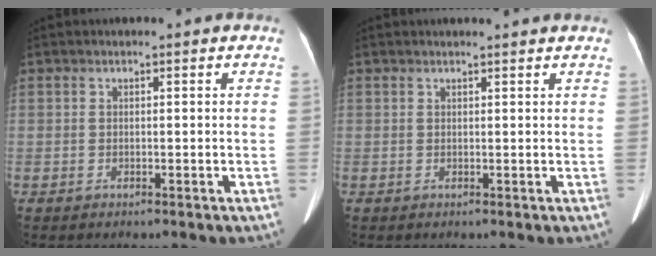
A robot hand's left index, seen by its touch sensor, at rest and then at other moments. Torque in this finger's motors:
{"motor_torque": [0.55, -0.98, 0.09, 0.05]}